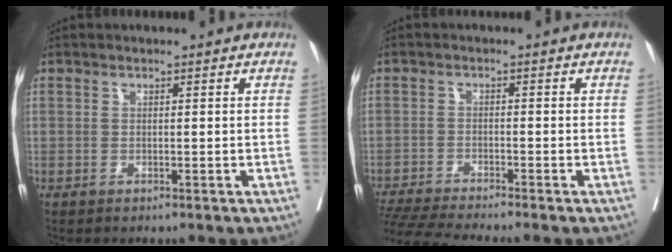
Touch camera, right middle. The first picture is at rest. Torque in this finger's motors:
{"motor_torque": [0.67, -0.73, 0.13, 0.04]}